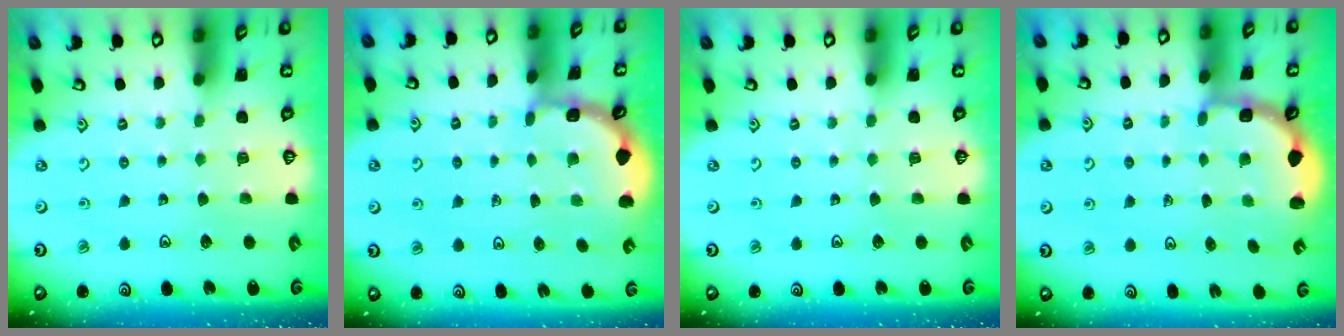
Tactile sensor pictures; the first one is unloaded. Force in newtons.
{"total": 1.8, "press": 1.8, "slide": 0.3}
{"total": 0.0}
{"total": 2.9, "press": 2.5, "slide": 1.4}